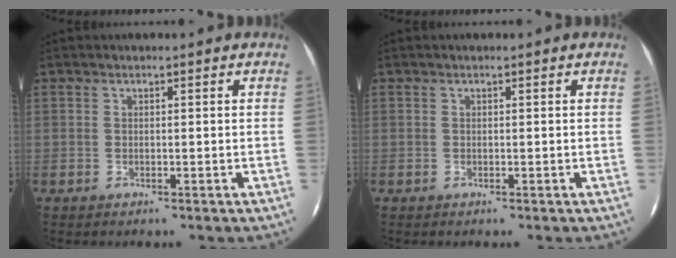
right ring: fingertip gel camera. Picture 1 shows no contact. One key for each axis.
{"total": 0.0}